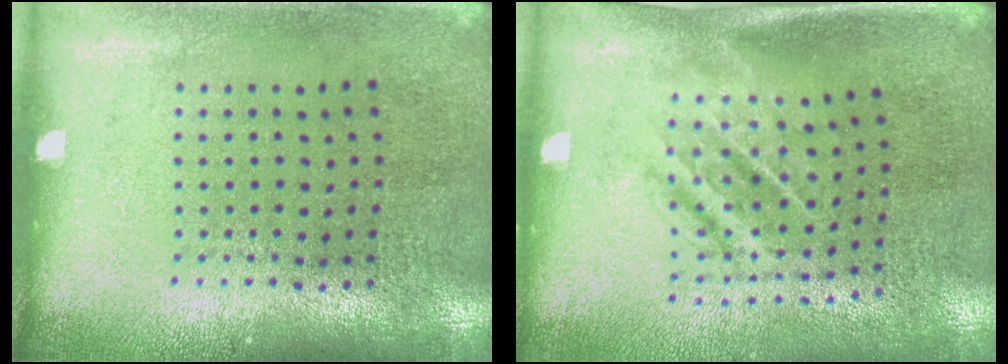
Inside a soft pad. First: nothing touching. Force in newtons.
{"total": 1.8, "press": 1.2, "slide": 1.3}